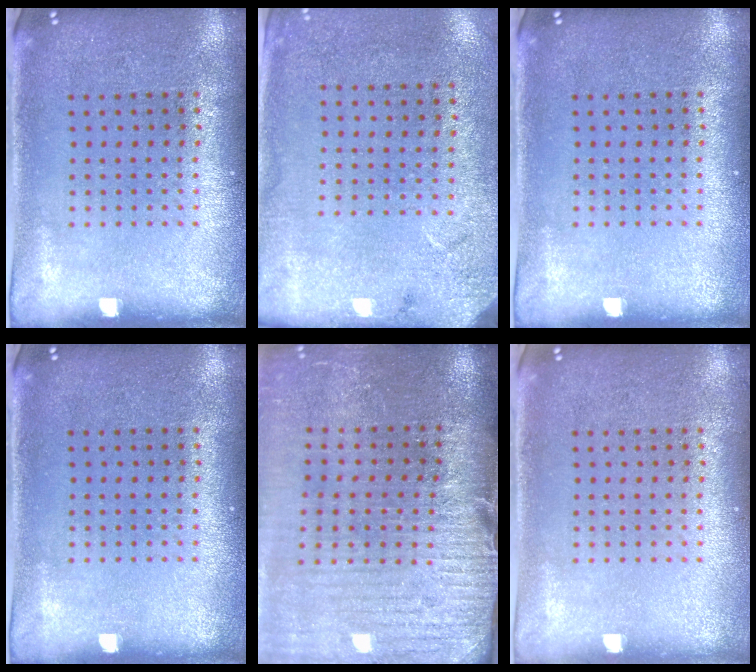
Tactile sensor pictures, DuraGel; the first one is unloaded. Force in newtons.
{"total": 2.6, "press": 2.1, "slide": 1.6}
{"total": 0.0}
{"total": 0.0}
{"total": 4.0, "press": 3.6, "slide": 1.9}
{"total": 0.0}